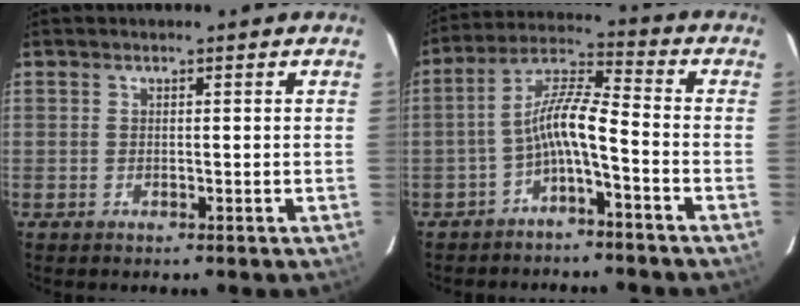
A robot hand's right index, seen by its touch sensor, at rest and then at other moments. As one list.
[{"total": 7.4, "force": [-3.4, 0.9, 6.5], "torque": [-0.152, 0.020, -0.064]}]